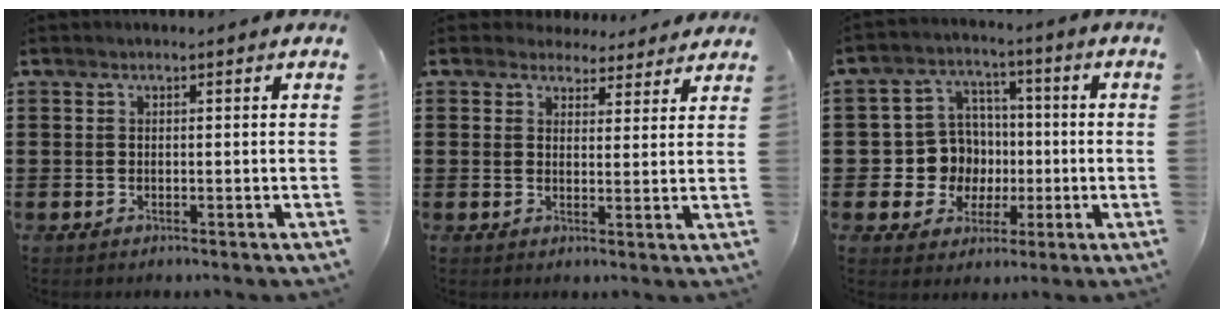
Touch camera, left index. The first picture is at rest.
{"total": 3.6, "force": [3.2, 1.5, 0.3], "torque": [-0.020, -0.003, 0.060]}
{"total": 8.8, "force": [0.3, 8.6, 2.1], "torque": [-0.077, 0.010, 0.016]}